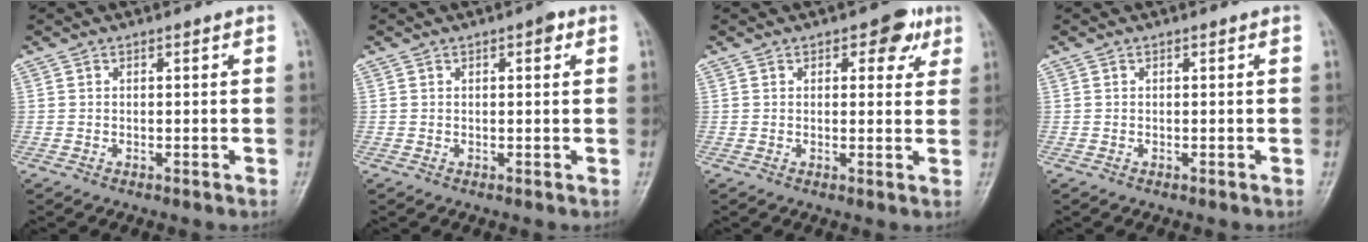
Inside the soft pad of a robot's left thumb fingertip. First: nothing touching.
{"total": 2.1, "force": [0.9, 1.0, 1.7], "torque": [-0.016, 0.004, 0.007]}
{"total": 5.8, "force": [2.7, 3.3, 4.0], "torque": [-0.015, -0.005, 0.026]}
{"total": 0.0}